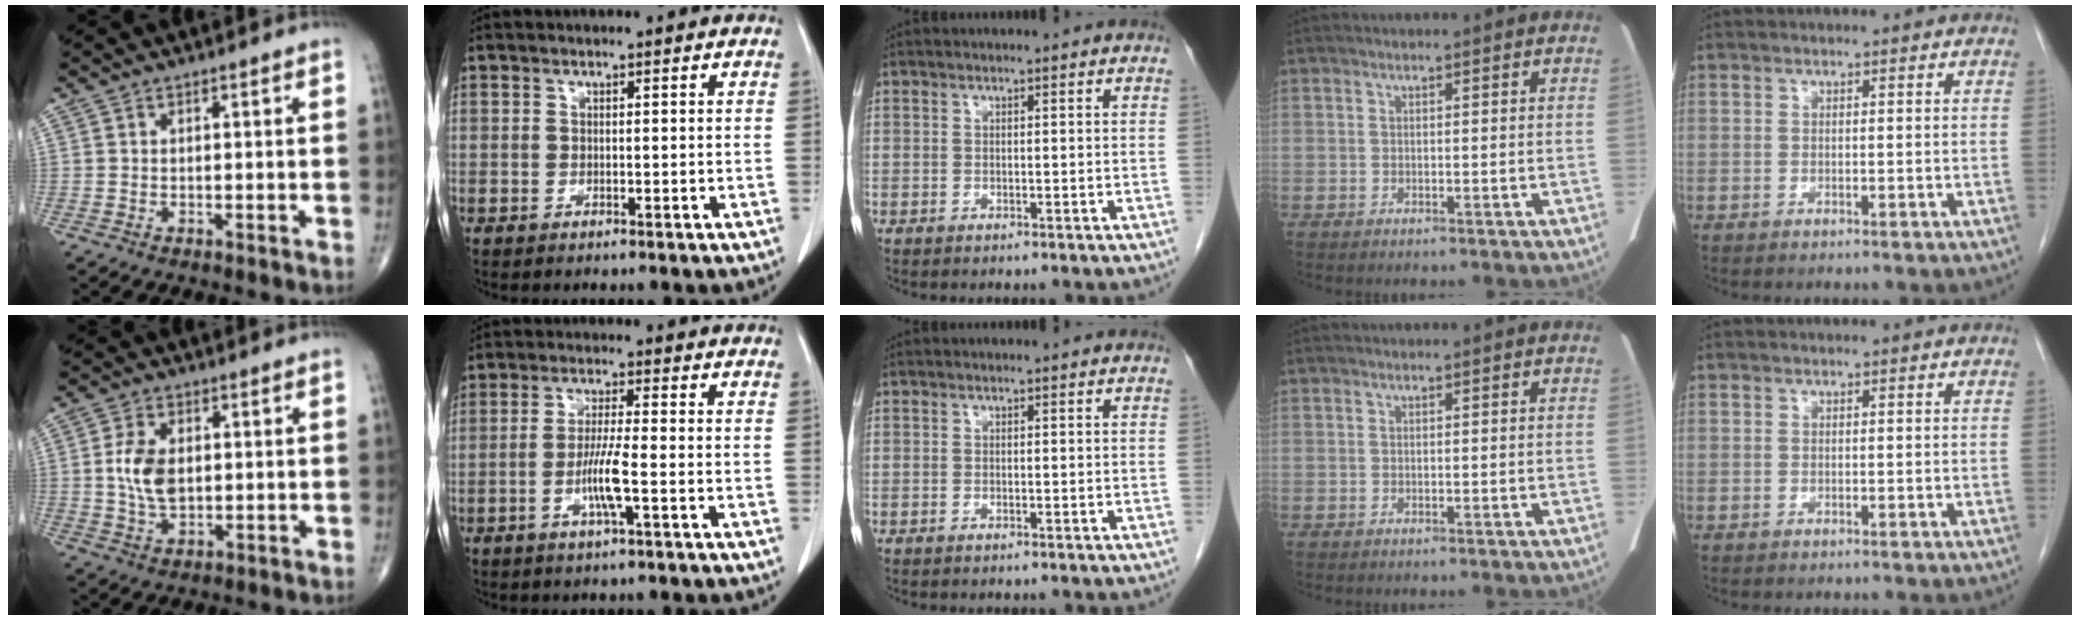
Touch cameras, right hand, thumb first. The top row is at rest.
{"thumb": {"total": 7.3, "force": [0.7, 4.4, 5.9], "torque": [-0.110, -0.004, 0.014]}, "index": {"total": 5.4, "force": [-1.7, -0.1, 5.1], "torque": [-0.101, -0.005, -0.034]}}